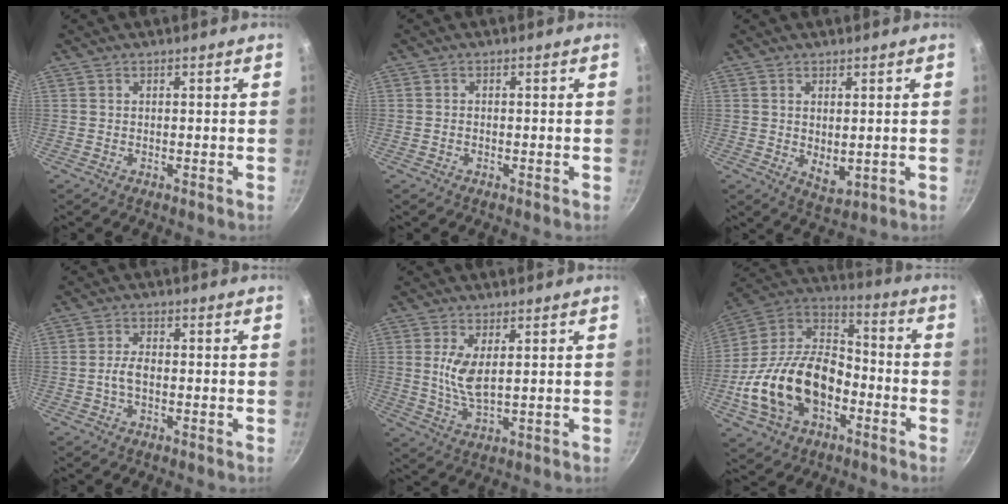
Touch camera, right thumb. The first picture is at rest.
{"total": 0.5, "force": [-0.4, 0.3, 0.2], "torque": [-0.007, 0.002, -0.009]}
{"total": 4.5, "force": [0.4, 2.4, 3.8], "torque": [-0.056, -0.016, 0.014]}
{"total": 3.1, "force": [-0.8, 1.4, 2.6], "torque": [-0.051, 0.014, -0.017]}
{"total": 6.1, "force": [1.5, 2.4, 5.5], "torque": [-0.107, -0.015, 0.034]}
{"total": 23.1, "force": [-7.1, 14.7, 16.3], "torque": [-0.281, 0.054, -0.137]}